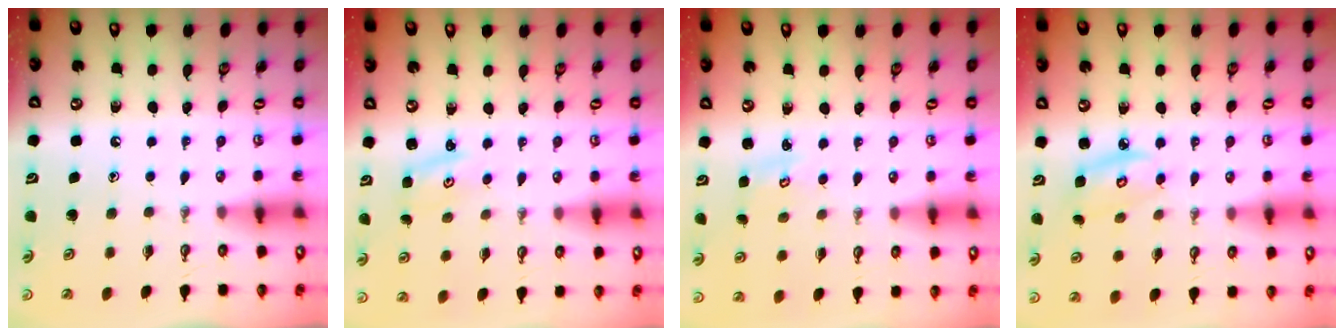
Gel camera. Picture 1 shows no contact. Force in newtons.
{"total": 1.6, "press": 1.6, "slide": 0.3}
{"total": 2.2, "press": 2.2, "slide": 0.3}
{"total": 5.5, "press": 5.5, "slide": 0.3}